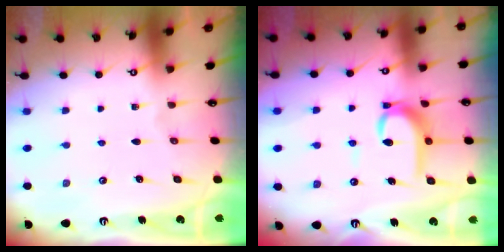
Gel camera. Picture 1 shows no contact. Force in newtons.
{"total": 10.5, "press": 10.5, "slide": 0.7}